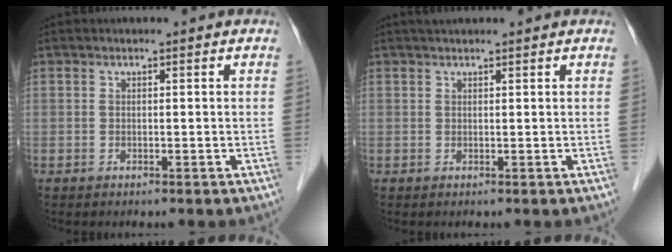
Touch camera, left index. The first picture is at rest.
{"total": 1.8, "force": [1.6, 0.1, 0.8], "torque": [-0.009, 0.020, 0.030]}